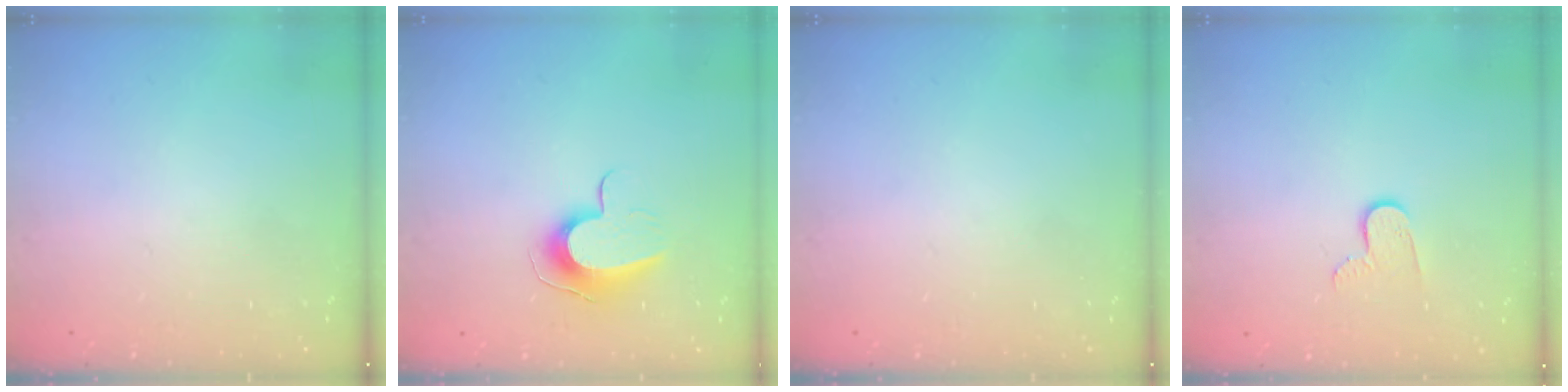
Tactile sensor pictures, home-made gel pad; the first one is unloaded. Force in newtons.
{"total": 9.4, "press": 9.4, "slide": 0.3}
{"total": 0.0}
{"total": 6.6, "press": 6.6, "slide": 0.6}